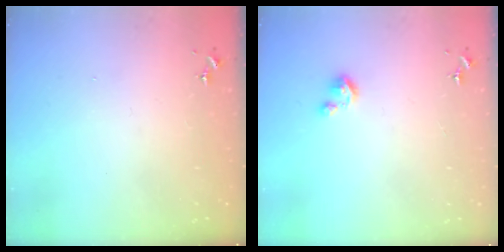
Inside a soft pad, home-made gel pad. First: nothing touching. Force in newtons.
{"total": 3.8, "press": 3.8, "slide": 0.4}